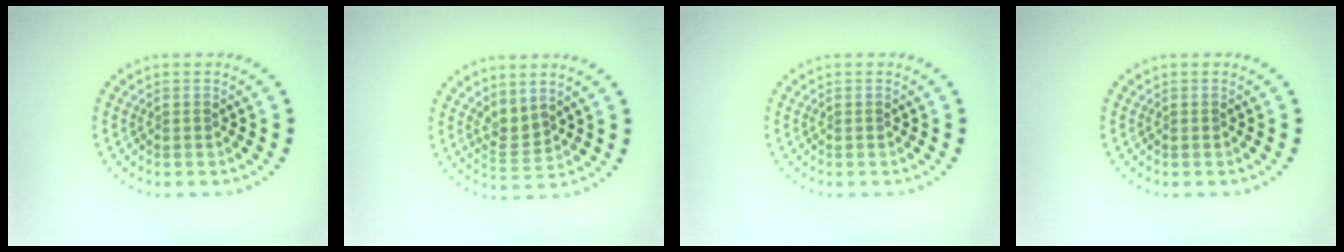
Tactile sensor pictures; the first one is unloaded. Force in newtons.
{"total": 1.9, "press": 1.4, "slide": 1.3}
{"total": 0.0}
{"total": 0.0}